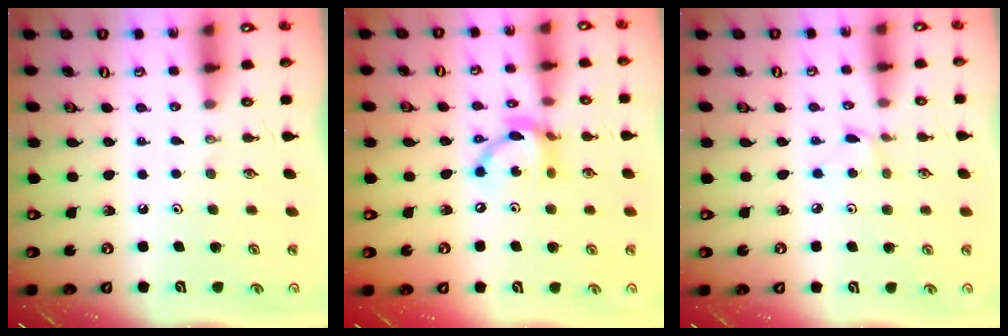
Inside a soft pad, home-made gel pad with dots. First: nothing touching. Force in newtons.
{"total": 11.3, "press": 11.3, "slide": 0.6}
{"total": 2.1, "press": 2.1, "slide": 0.2}